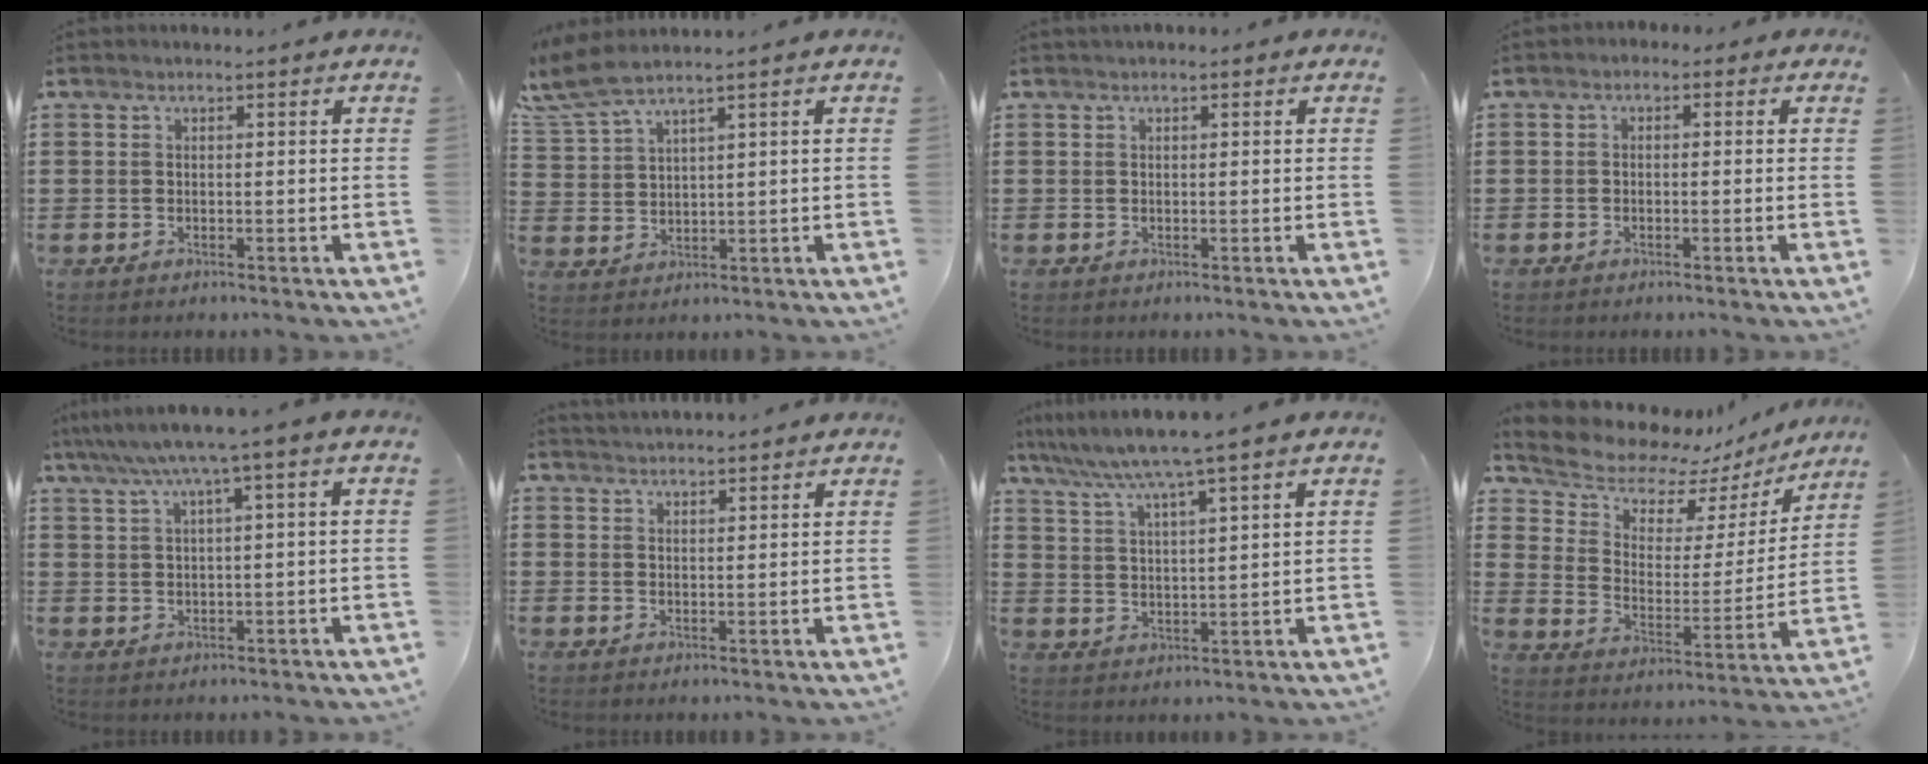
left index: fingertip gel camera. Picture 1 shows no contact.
{"total": 5.1, "force": [4.0, 0.6, 3.1], "torque": [-0.083, -0.012, 0.069]}
{"total": 0.6, "force": [0.3, 0.5, 0.2], "torque": [-0.005, 0.005, 0.005]}
{"total": 1.2, "force": [-0.9, 0.8, 0.3], "torque": [-0.009, 0.006, -0.020]}
{"total": 5.0, "force": [2.4, -0.4, 4.3], "torque": [-0.088, -0.007, 0.038]}
{"total": 2.3, "force": [2.3, -0.2, -0.1], "torque": [-0.003, -0.003, 0.044]}
{"total": 5.9, "force": [5.0, -0.9, 3.0], "torque": [-0.077, -0.028, 0.083]}
{"total": 8.7, "force": [7.9, 3.3, 1.4], "torque": [-0.062, -0.062, 0.137]}